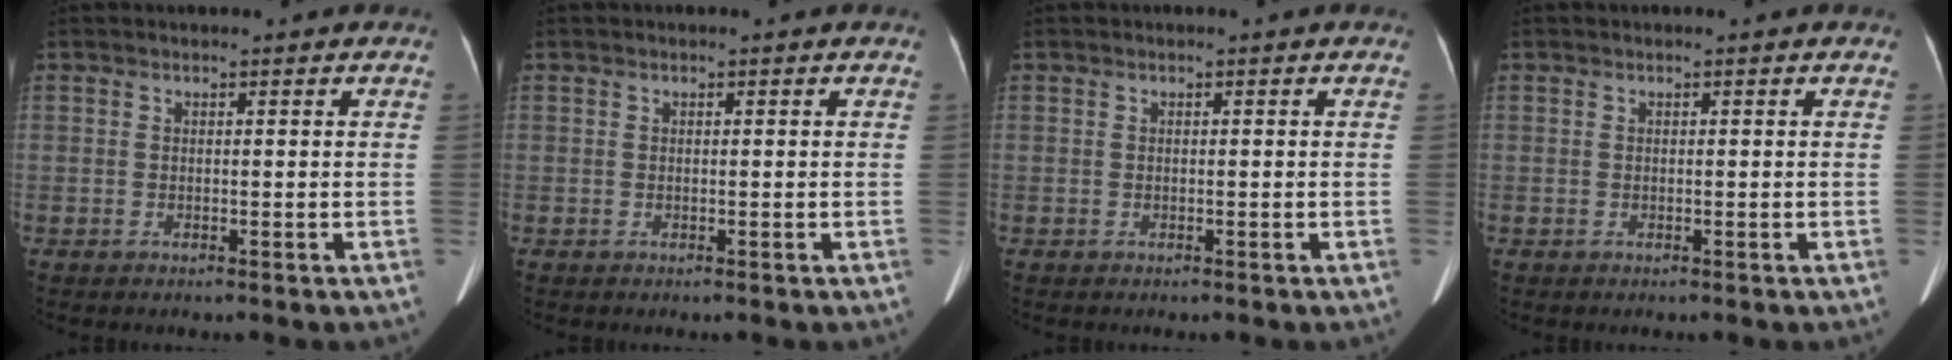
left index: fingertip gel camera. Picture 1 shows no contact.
{"total": 0.0}
{"total": 0.0}
{"total": 0.0}